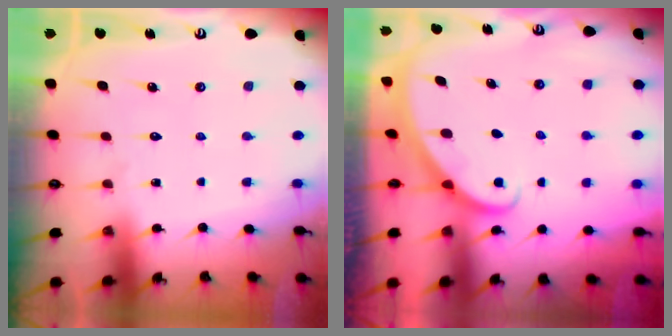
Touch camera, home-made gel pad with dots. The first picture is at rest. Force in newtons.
{"total": 2.1, "press": 2.1, "slide": 0.1}